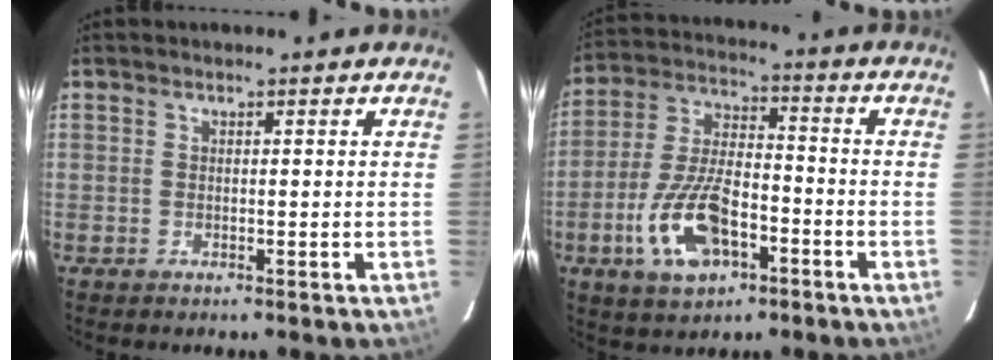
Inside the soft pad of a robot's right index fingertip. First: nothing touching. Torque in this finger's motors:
{"motor_torque": [1.23, -0.91, 0.38, 0.11]}